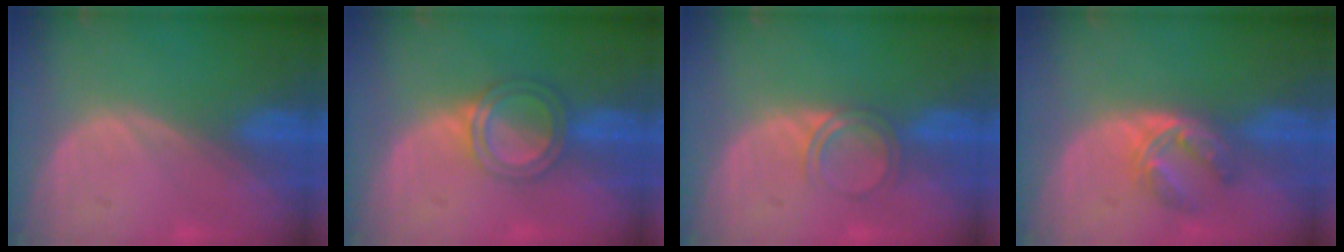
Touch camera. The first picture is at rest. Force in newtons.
{"total": 5.2, "press": 4.7, "slide": 2.2}
{"total": 3.0, "press": 3.0, "slide": 0.3}
{"total": 5.9, "press": 4.8, "slide": 3.4}